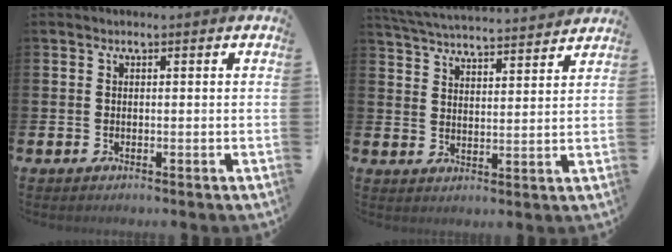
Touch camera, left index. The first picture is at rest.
{"total": 5.0, "force": [5.0, 0.2, 0.5], "torque": [-0.033, -0.037, 0.086]}